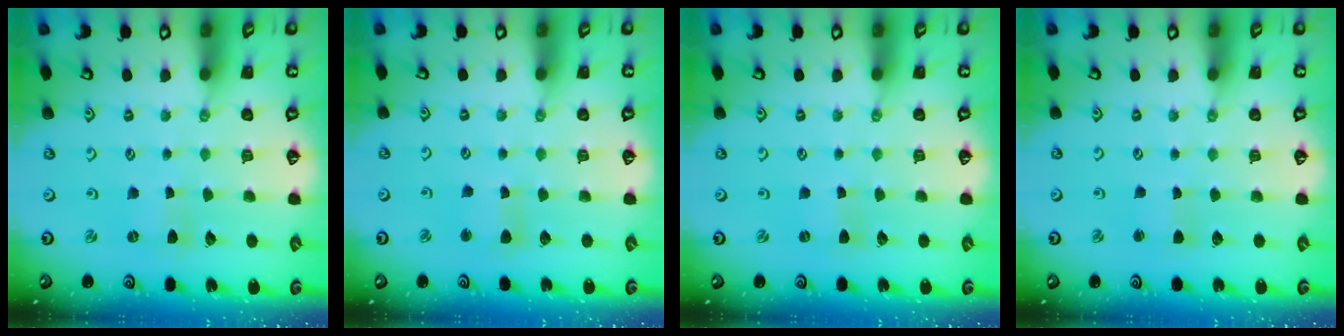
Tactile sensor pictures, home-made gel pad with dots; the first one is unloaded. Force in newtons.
{"total": 3.3, "press": 3.3, "slide": 0.4}
{"total": 0.0}
{"total": 1.3, "press": 1.3, "slide": 0.1}